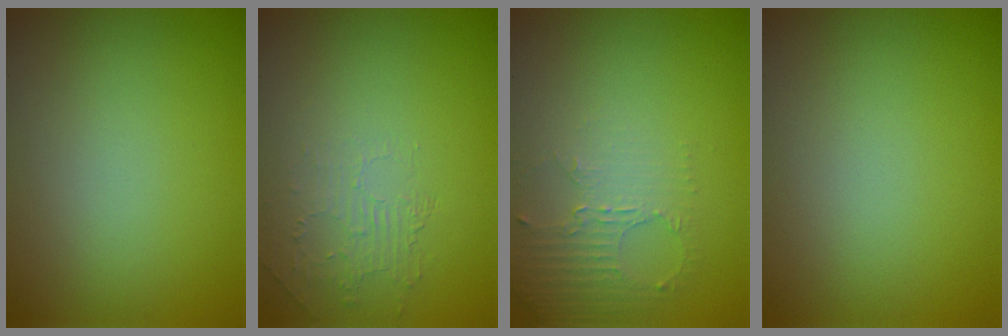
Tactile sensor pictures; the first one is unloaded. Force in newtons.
{"total": 1.9, "press": 0.3, "slide": 1.9}
{"total": 2.6, "press": 2.0, "slide": 1.7}
{"total": 0.0}